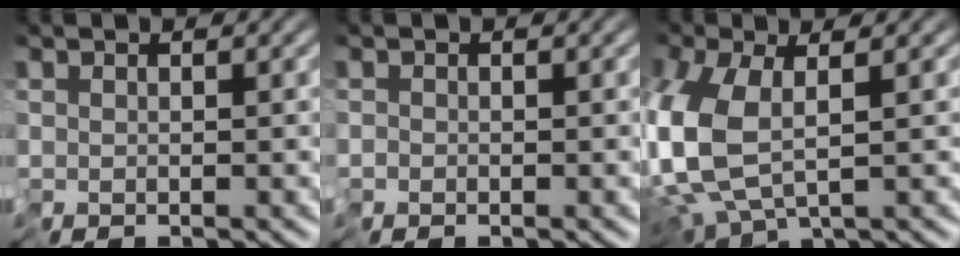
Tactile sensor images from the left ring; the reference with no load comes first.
{"total": 0.5, "force": [-0.4, 0.3, -0.1], "torque": [0.002, 0.000, -0.009]}
{"total": 8.2, "force": [-0.7, 4.1, 7.1], "torque": [-0.180, -0.012, -0.010]}